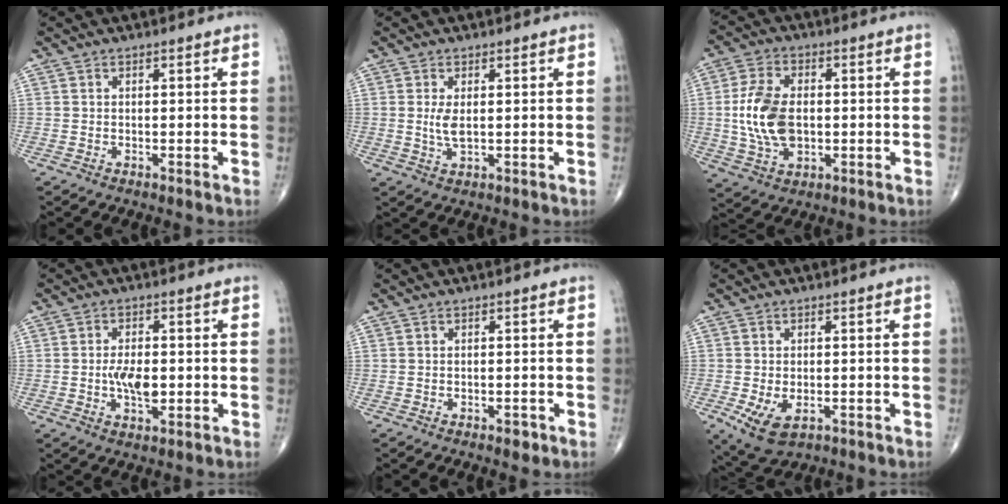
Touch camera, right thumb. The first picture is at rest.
{"total": 3.1, "force": [0.4, 1.3, 2.9], "torque": [-0.061, -0.009, 0.012]}
{"total": 12.3, "force": [-0.3, 7.4, 9.9], "torque": [-0.199, 0.002, -0.001]}
{"total": 5.9, "force": [-0.8, 3.0, 5.1], "torque": [-0.086, 0.000, -0.014]}
{"total": 2.2, "force": [-1.2, 1.0, 1.5], "torque": [-0.017, 0.005, -0.015]}
{"total": 6.7, "force": [-2.4, 3.8, 5.0], "torque": [-0.094, -0.003, -0.031]}